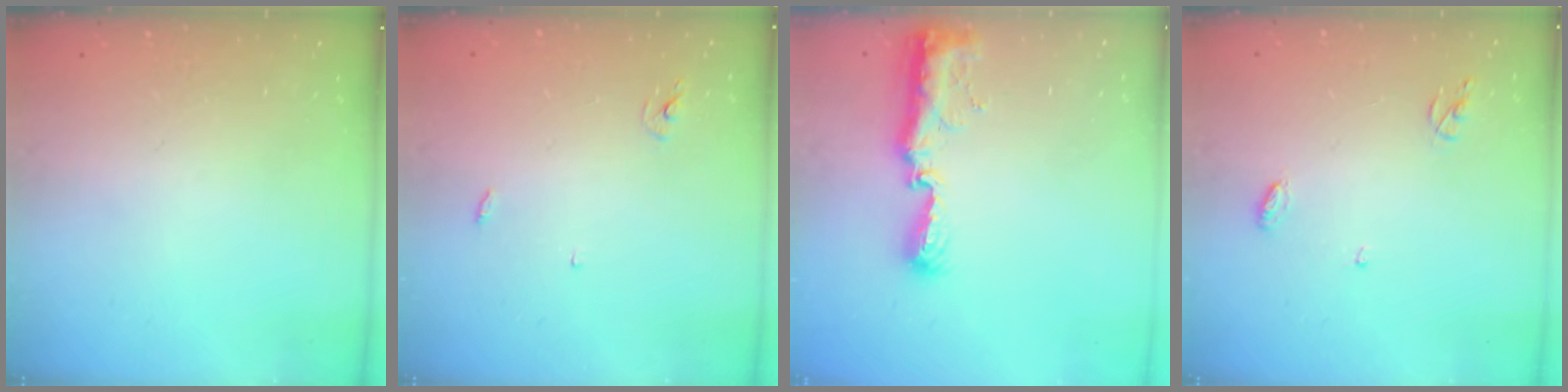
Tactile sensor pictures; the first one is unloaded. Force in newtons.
{"total": 2.4, "press": 2.4, "slide": 0.2}
{"total": 9.1, "press": 9.1, "slide": 0.8}
{"total": 4.7, "press": 4.7, "slide": 0.1}